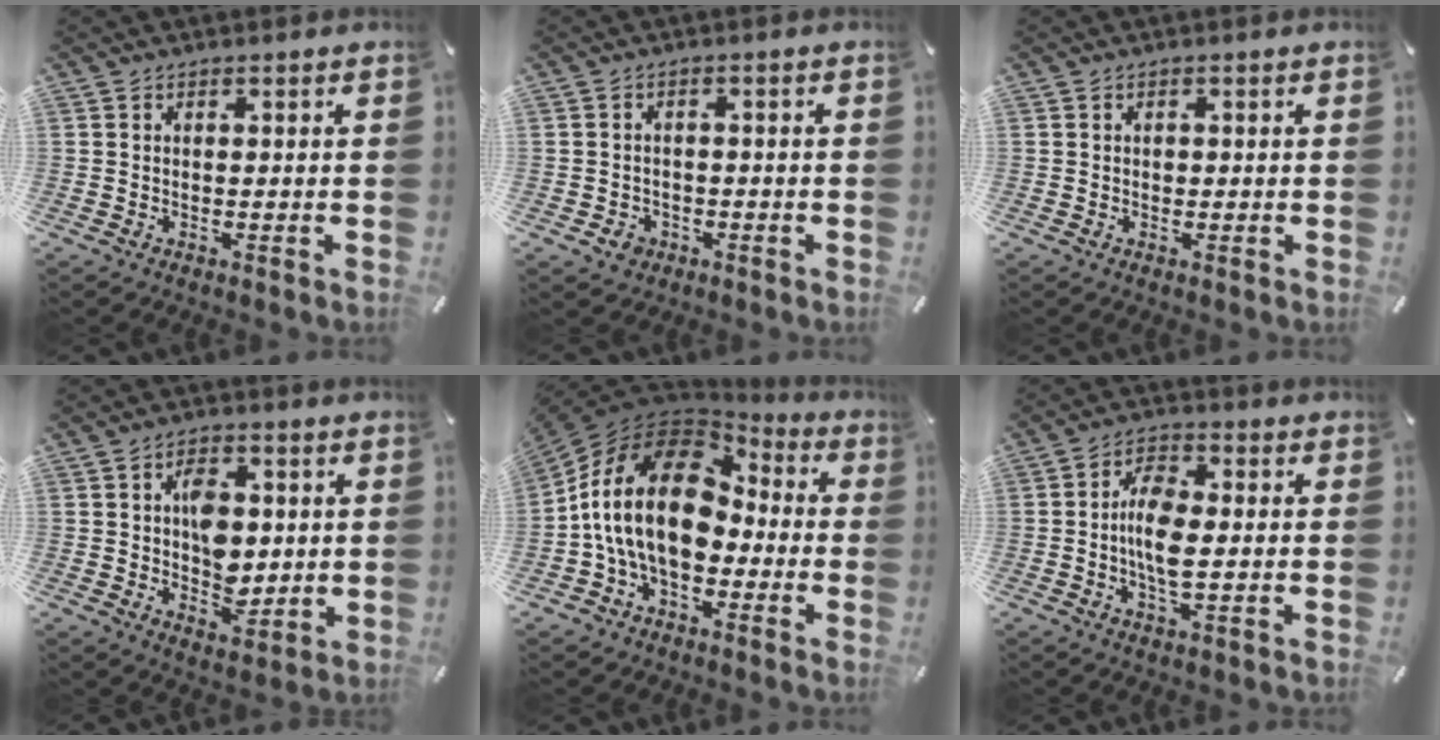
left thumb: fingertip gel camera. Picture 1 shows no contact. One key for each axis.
{"total": 3.3, "fx": -1.5, "fy": 2.7, "fz": 1.2, "tx": -0.021, "ty": 0.006, "tz": -0.028}
{"total": 0.7, "fx": 0.0, "fy": 0.6, "fz": 0.3, "tx": -0.005, "ty": 0.003, "tz": -0.001}
{"total": 9.5, "fx": 1.1, "fy": 7.0, "fz": 6.4, "tx": -0.078, "ty": 0.002, "tz": 0.019}
{"total": 20.7, "fx": -1.1, "fy": 14.1, "fz": 15.1, "tx": -0.314, "ty": 0.025, "tz": -0.021}
{"total": 8.6, "fx": -0.5, "fy": 4.0, "fz": 7.6, "tx": -0.152, "ty": 0.000, "tz": -0.014}